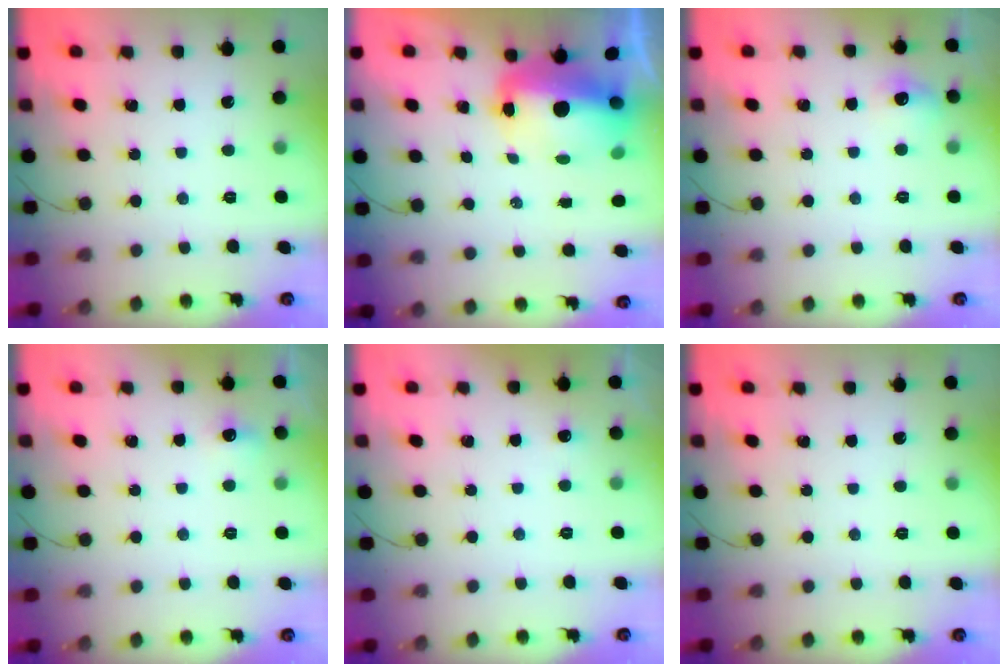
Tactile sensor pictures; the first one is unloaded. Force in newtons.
{"total": 11.6, "press": 11.4, "slide": 2.4}
{"total": 6.9, "press": 6.7, "slide": 1.7}
{"total": 4.3, "press": 4.0, "slide": 1.5}
{"total": 2.8, "press": 2.6, "slide": 1.2}
{"total": 0.0}